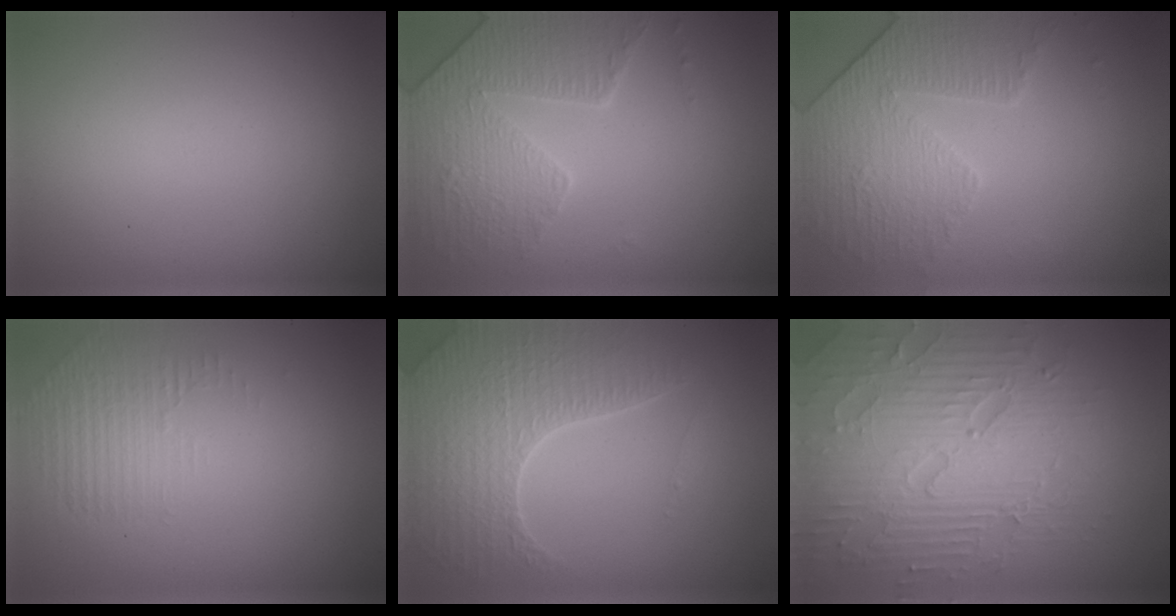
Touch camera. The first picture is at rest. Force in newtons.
{"total": 4.0, "press": 3.9, "slide": 1.0}
{"total": 4.3, "press": 3.4, "slide": 2.6}
{"total": 1.4, "press": 0.3, "slide": 1.4}
{"total": 5.3, "press": 4.5, "slide": 2.8}
{"total": 8.2, "press": 6.1, "slide": 5.5}